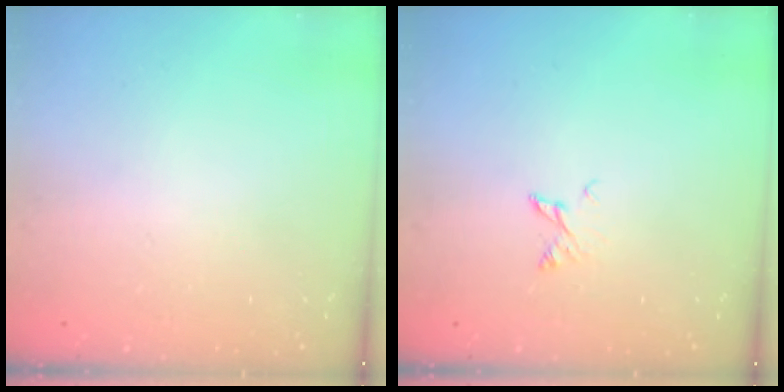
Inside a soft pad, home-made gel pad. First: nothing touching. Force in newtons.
{"total": 3.1, "press": 3.1, "slide": 0.2}